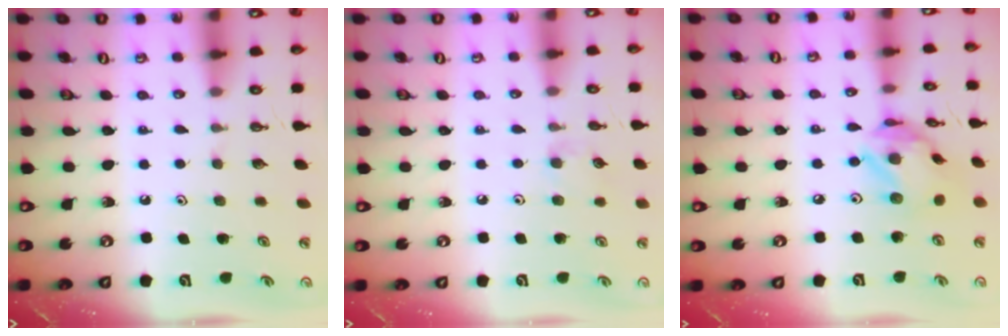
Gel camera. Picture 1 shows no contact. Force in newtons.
{"total": 5.6, "press": 5.6, "slide": 0.6}
{"total": 13.6, "press": 13.6, "slide": 1.4}